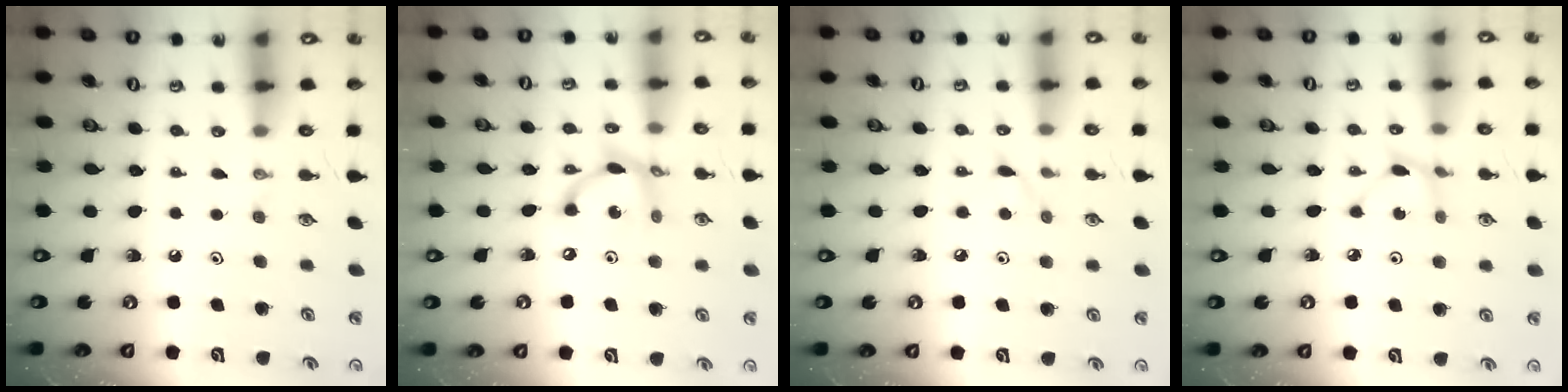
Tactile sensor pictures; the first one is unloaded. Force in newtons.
{"total": 11.0, "press": 10.9, "slide": 0.9}
{"total": 3.3, "press": 3.2, "slide": 0.3}
{"total": 1.9, "press": 1.9, "slide": 0.2}